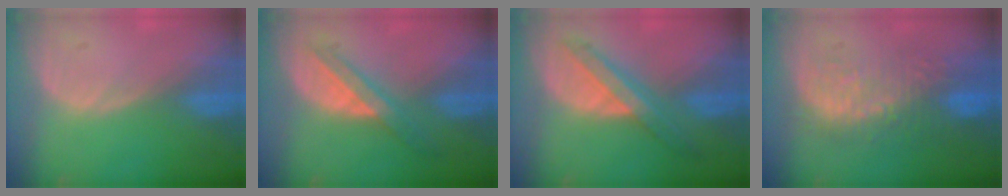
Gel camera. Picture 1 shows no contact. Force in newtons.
{"total": 5.9, "press": 5.2, "slide": 2.9}
{"total": 7.2, "press": 6.2, "slide": 3.7}
{"total": 10.1, "press": 9.0, "slide": 4.5}